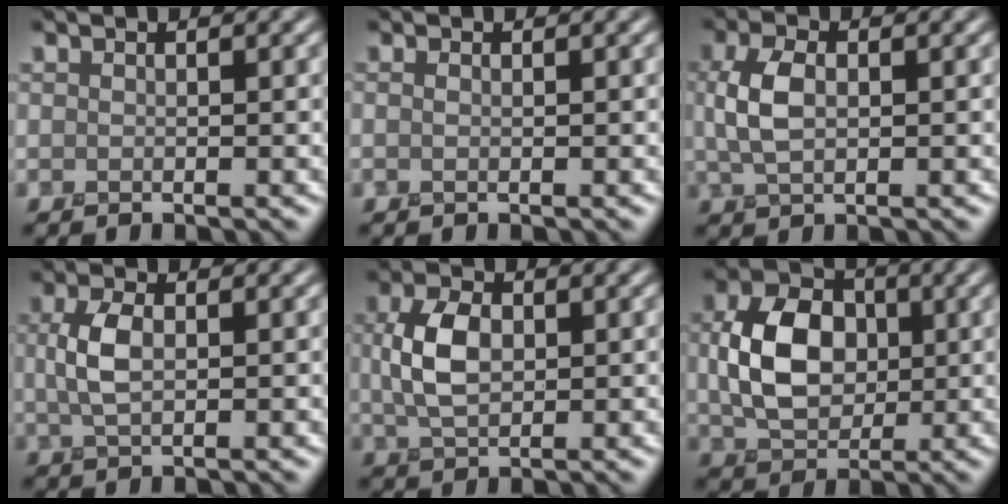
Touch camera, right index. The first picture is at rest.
{"total": 0.0}
{"total": 3.6, "force": [0.3, 2.1, 3.0], "torque": [-0.074, 0.003, 0.005]}
{"total": 3.1, "force": [0.3, 1.7, 2.6], "torque": [-0.066, 0.001, 0.005]}
{"total": 4.4, "force": [0.4, 2.8, 3.4], "torque": [-0.082, 0.002, 0.006]}
{"total": 7.0, "force": [0.2, 5.1, 4.8], "torque": [-0.103, 0.002, 0.003]}